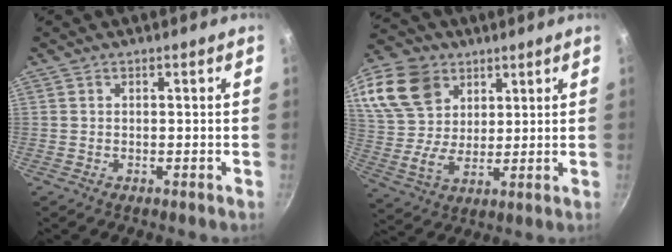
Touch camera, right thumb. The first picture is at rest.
{"total": 17.3, "force": [8.8, 12.3, 8.4], "torque": [-0.163, -0.014, 0.169]}